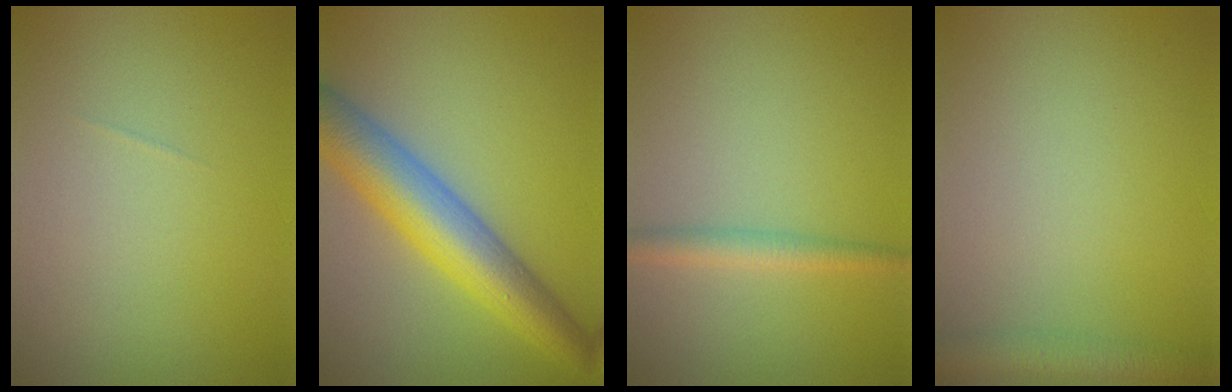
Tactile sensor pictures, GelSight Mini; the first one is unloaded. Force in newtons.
{"total": 7.6, "press": 7.6, "slide": 0.1}
{"total": 1.9, "press": 1.9, "slide": 0.0}
{"total": 2.6, "press": 2.6, "slide": 0.1}